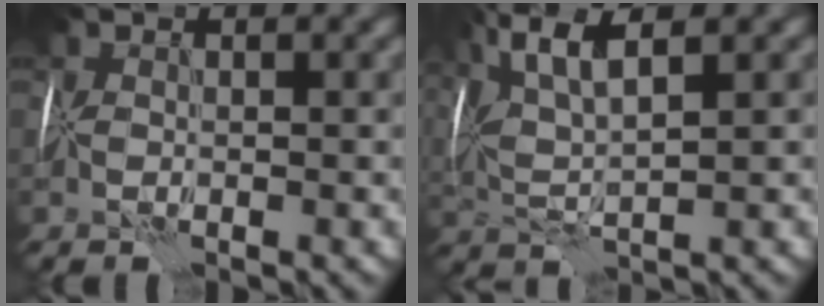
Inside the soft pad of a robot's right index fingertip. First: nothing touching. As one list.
[{"total": 6.6, "force": [3.0, 1.7, 5.6], "torque": [-0.118, 0.010, 0.058]}]